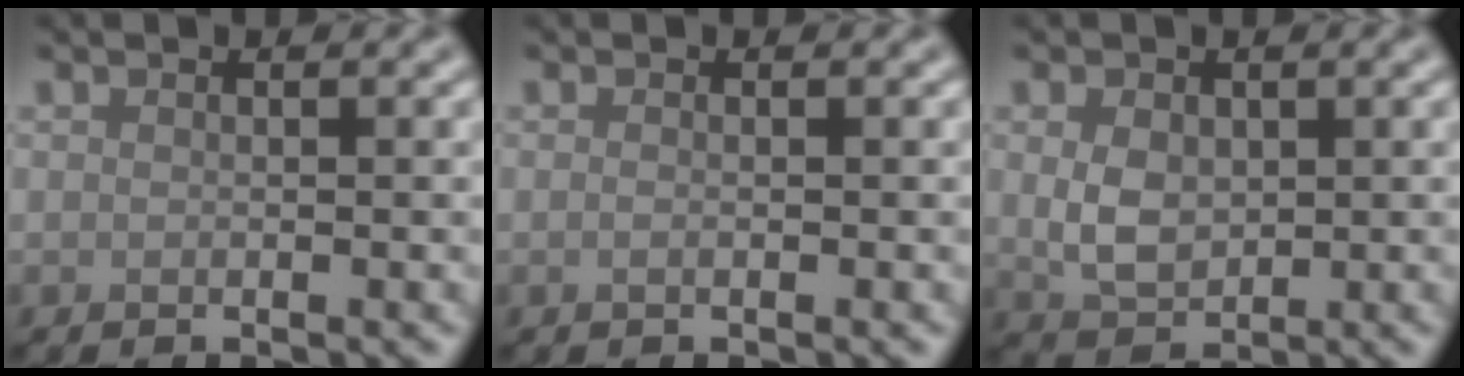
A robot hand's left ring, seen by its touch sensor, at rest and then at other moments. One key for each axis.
{"total": 0.6, "fx": -0.1, "fy": 0.2, "fz": 0.5, "tx": -0.009, "ty": -0.003, "tz": -0.004}
{"total": 3.1, "fx": 0.3, "fy": 2.2, "fz": 2.1, "tx": -0.044, "ty": -0.003, "tz": 0.010}